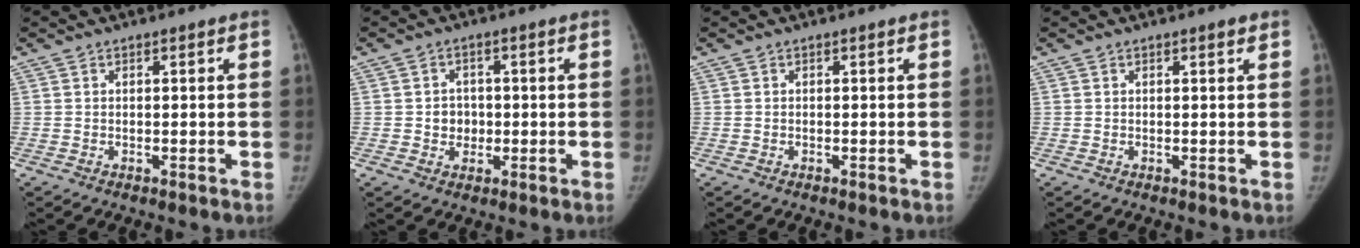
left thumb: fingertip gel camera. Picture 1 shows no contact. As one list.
[{"total": 3.7, "force": [-0.4, 3.3, 1.5], "torque": [0.003, 0.007, -0.007]}, {"total": 0.0}, {"total": 0.7, "force": [0.4, 0.1, 0.5], "torque": [-0.006, -0.001, 0.007]}]